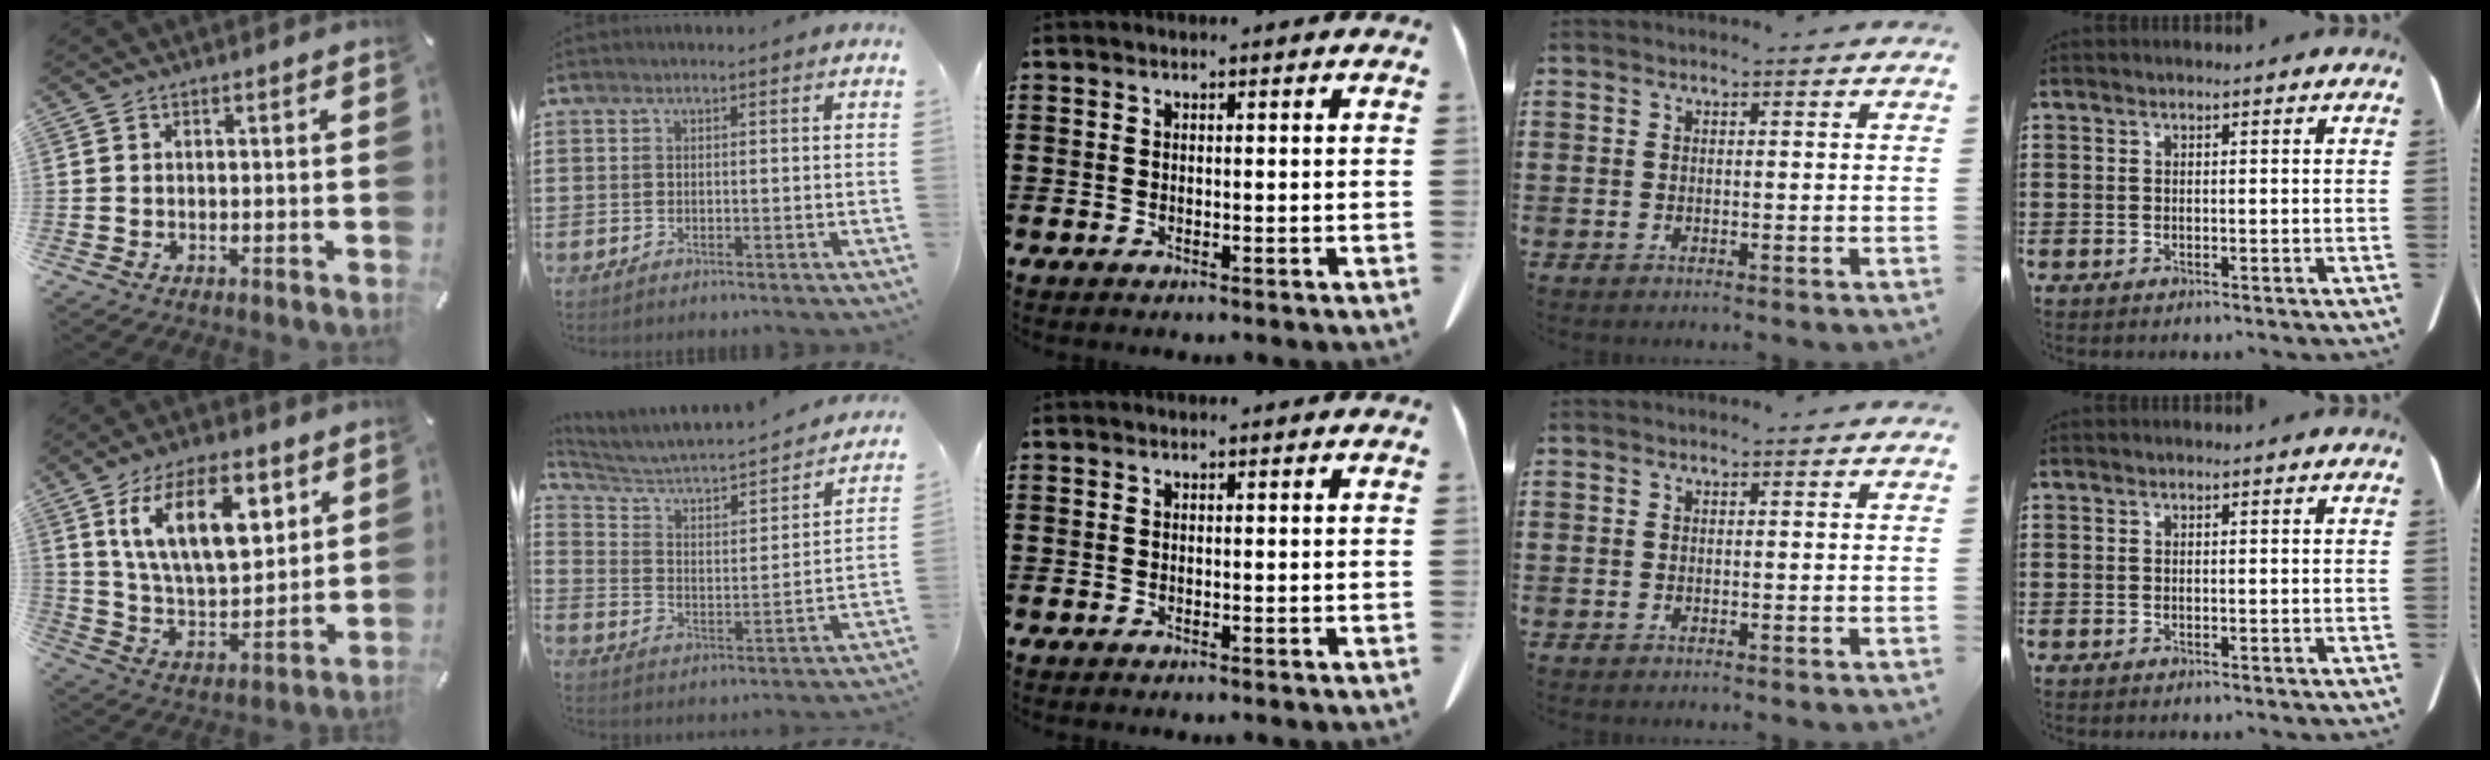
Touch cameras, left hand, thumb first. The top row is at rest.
{"thumb": {"total": 19.0, "force": [9.4, 9.4, 13.6], "torque": [-0.263, -0.020, 0.156]}, "index": {"total": 3.7, "force": [3.0, 1.5, 1.6], "torque": [-0.055, -0.031, 0.037]}}